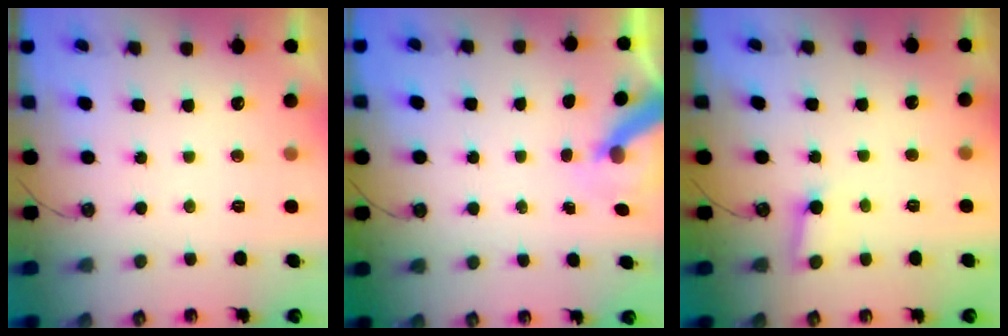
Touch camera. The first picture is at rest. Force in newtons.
{"total": 6.1, "press": 6.0, "slide": 0.5}
{"total": 2.9, "press": 2.9, "slide": 0.2}